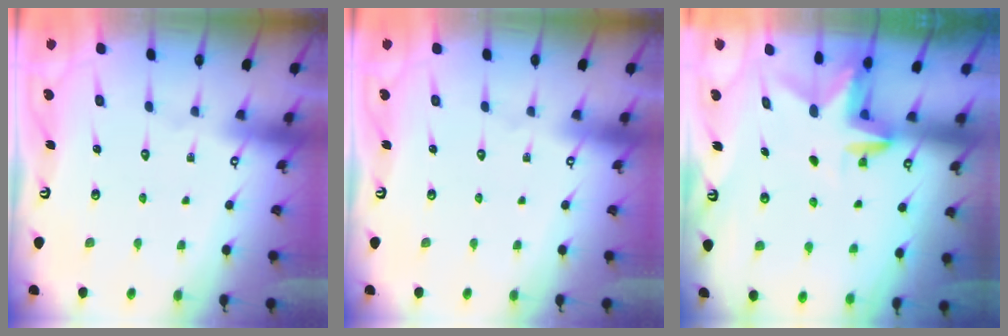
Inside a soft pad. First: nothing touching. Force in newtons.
{"total": 0.0}
{"total": 3.0, "press": 3.0, "slide": 0.3}